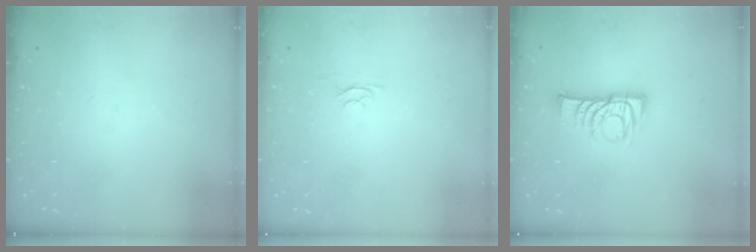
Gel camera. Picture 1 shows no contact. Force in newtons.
{"total": 2.4, "press": 2.4, "slide": 0.3}
{"total": 10.2, "press": 10.1, "slide": 0.8}